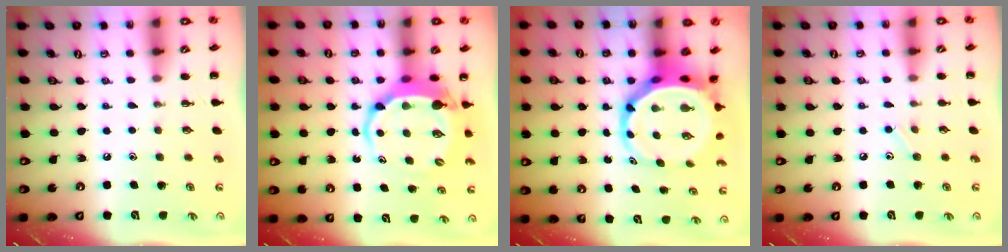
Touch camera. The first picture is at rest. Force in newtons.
{"total": 6.5, "press": 6.4, "slide": 1.0}
{"total": 8.1, "press": 7.8, "slide": 2.2}
{"total": 5.5, "press": 5.2, "slide": 1.7}